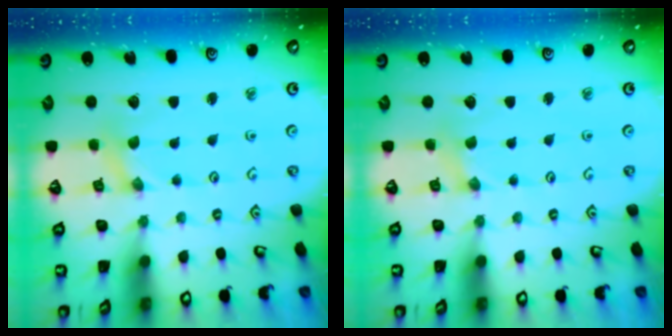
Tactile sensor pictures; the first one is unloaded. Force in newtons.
{"total": 1.5, "press": 1.5, "slide": 0.2}